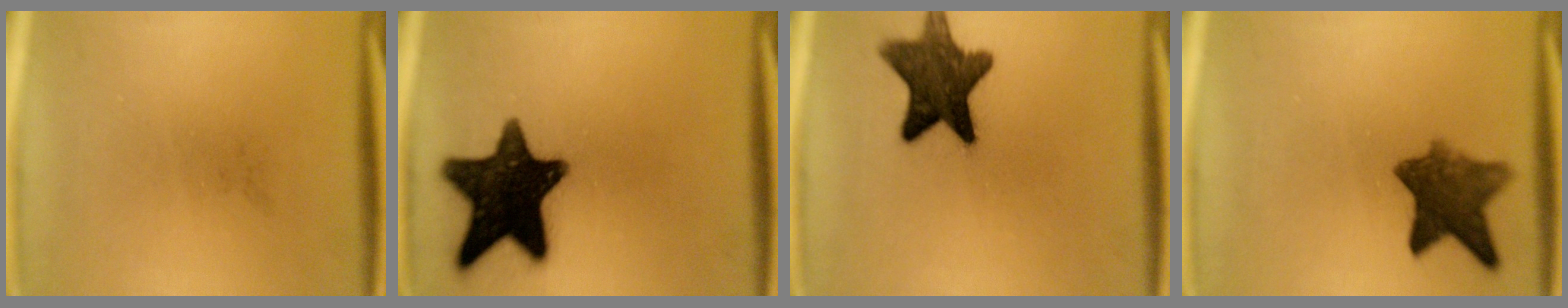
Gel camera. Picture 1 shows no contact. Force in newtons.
{"total": 16.9}
{"total": 12.3}
{"total": 8.2}